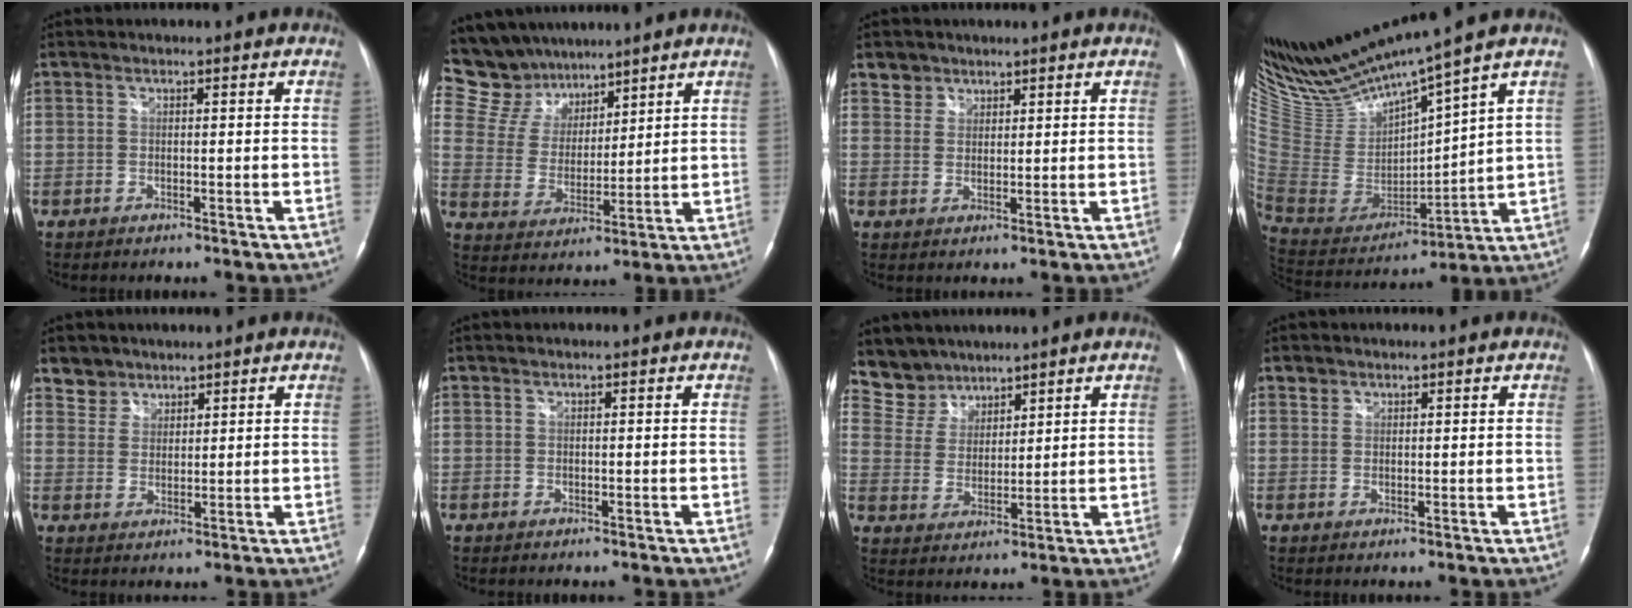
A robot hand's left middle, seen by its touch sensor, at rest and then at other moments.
{"total": 10.7, "force": [9.5, 5.0, 0.7], "torque": [-0.025, 0.021, 0.193]}
{"total": 2.8, "force": [2.1, 1.9, -0.3], "torque": [0.012, 0.008, 0.031]}
{"total": 16.4, "force": [14.5, -1.0, 7.6], "torque": [-0.155, -0.026, 0.297]}
{"total": 3.6, "force": [2.8, 2.2, -0.5], "torque": [0.019, 0.003, 0.050]}
{"total": 0.0}
{"total": 6.5, "force": [5.7, 3.0, -0.4], "torque": [0.000, 0.010, 0.124]}
{"total": 1.3, "force": [0.9, 0.9, 0.0], "torque": [0.006, 0.005, 0.013]}